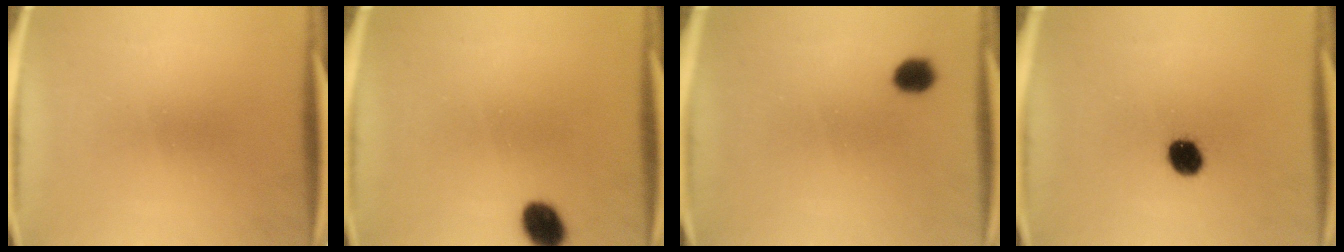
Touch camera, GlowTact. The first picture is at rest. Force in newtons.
{"total": 5.7}
{"total": 3.3}
{"total": 5.9}